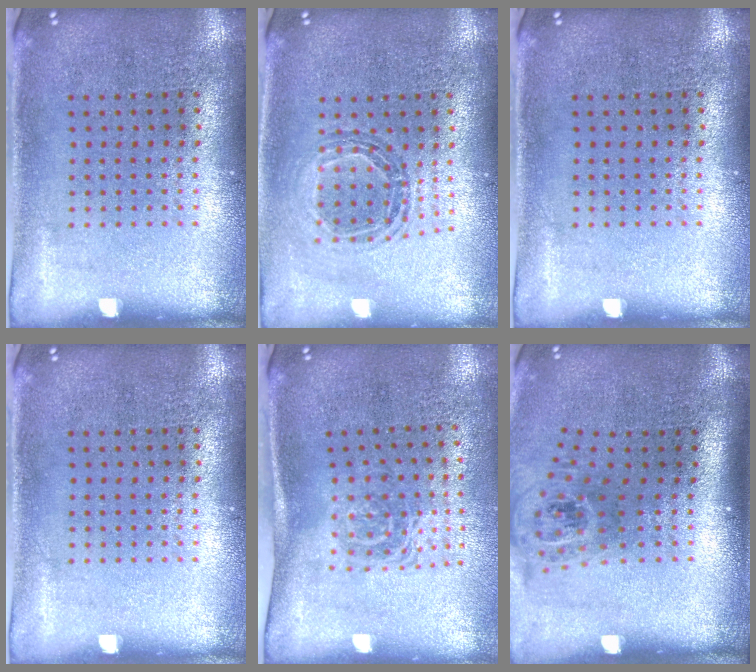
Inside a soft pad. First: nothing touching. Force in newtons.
{"total": 0.8, "press": 0.8, "slide": 0.1}
{"total": 0.0}
{"total": 0.0}
{"total": 1.6, "press": 1.2, "slide": 1.2}
{"total": 1.7, "press": 1.2, "slide": 1.2}